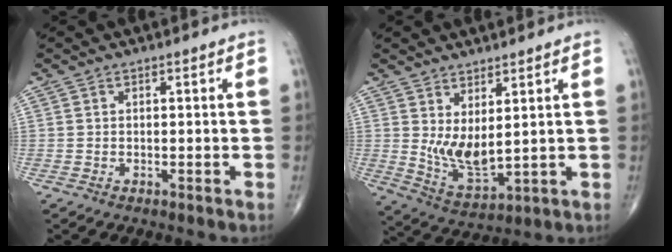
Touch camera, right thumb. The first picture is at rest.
{"total": 7.9, "force": [2.0, 3.2, 6.9], "torque": [-0.119, -0.038, 0.052]}